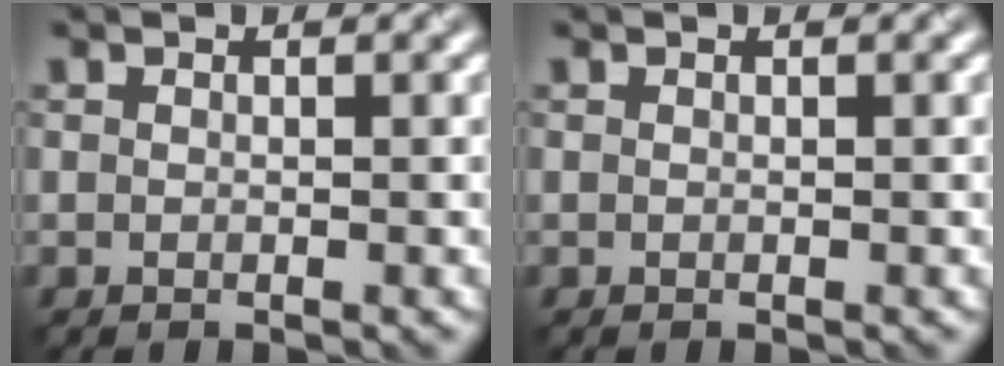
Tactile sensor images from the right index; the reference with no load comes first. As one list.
[{"total": 0.0}]